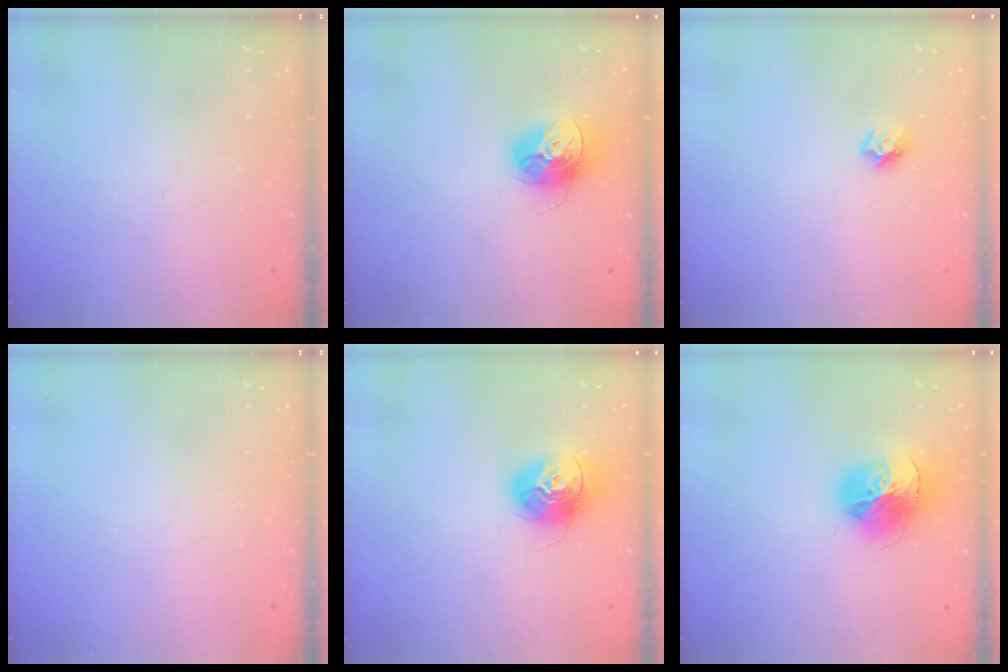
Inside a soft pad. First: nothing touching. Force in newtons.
{"total": 15.0, "press": 14.9, "slide": 1.3}
{"total": 7.0, "press": 7.0, "slide": 0.7}
{"total": 0.0}
{"total": 14.6, "press": 14.5, "slide": 1.4}
{"total": 17.3, "press": 17.2, "slide": 1.8}